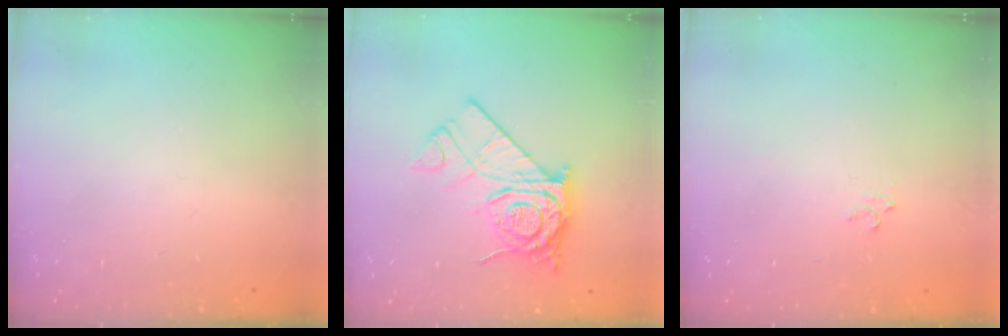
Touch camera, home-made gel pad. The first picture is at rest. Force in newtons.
{"total": 14.2, "press": 14.1, "slide": 1.1}
{"total": 2.9, "press": 2.8, "slide": 0.4}